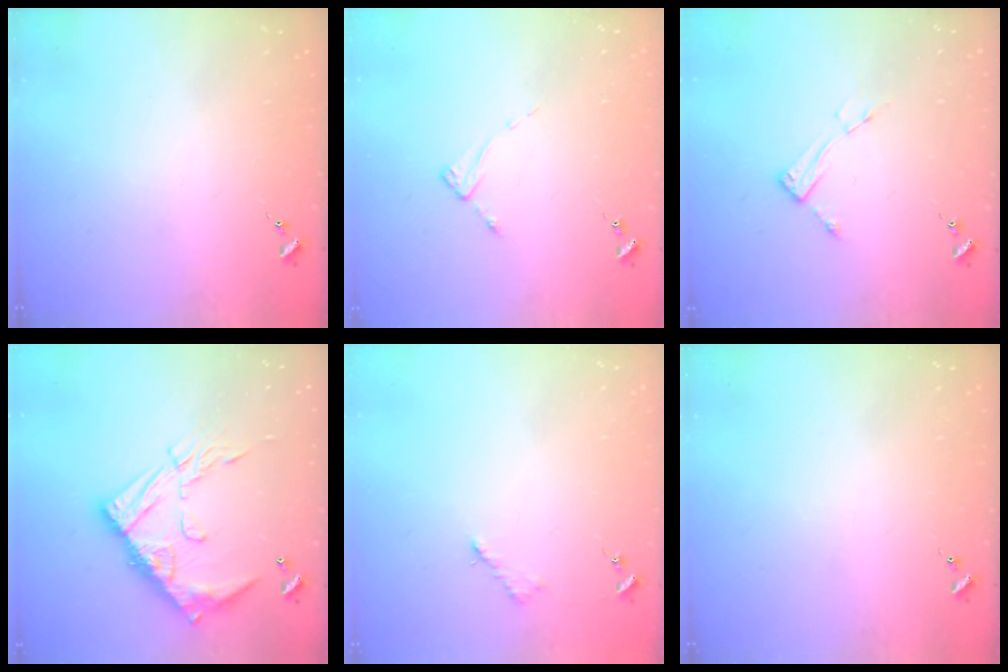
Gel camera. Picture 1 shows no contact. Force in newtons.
{"total": 2.0, "press": 2.0, "slide": 0.3}
{"total": 4.8, "press": 4.7, "slide": 0.3}
{"total": 19.1, "press": 19.0, "slide": 1.8}
{"total": 2.6, "press": 2.6, "slide": 0.4}
{"total": 0.0}